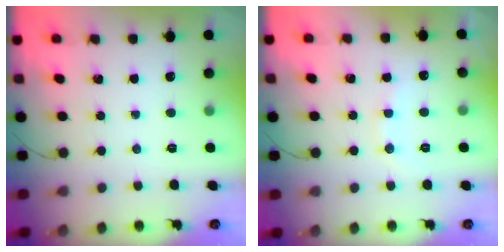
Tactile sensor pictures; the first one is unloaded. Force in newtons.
{"total": 7.7, "press": 7.6, "slide": 1.4}